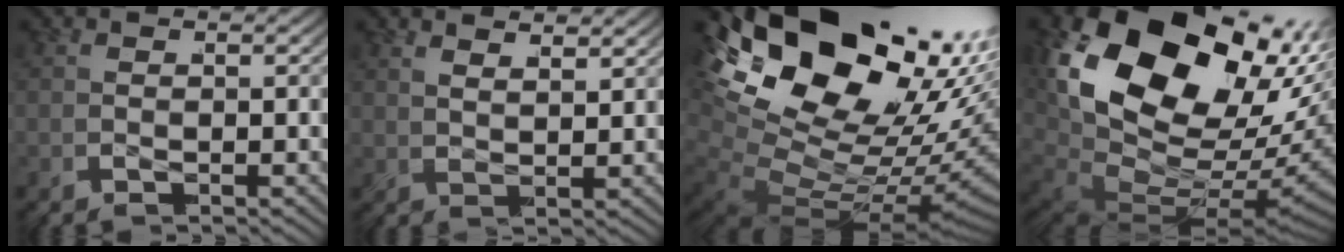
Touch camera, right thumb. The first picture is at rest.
{"total": 1.9, "force": [1.7, 0.0, 1.0], "torque": [-0.009, 0.002, 0.029]}
{"total": 23.2, "force": [1.6, 15.2, 17.5], "torque": [-0.315, -0.042, 0.040]}
{"total": 24.9, "force": [2.1, 16.4, 18.6], "torque": [-0.356, -0.034, 0.044]}